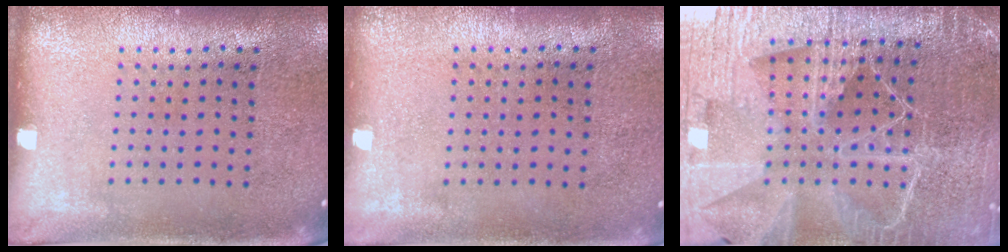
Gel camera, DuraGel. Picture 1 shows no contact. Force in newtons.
{"total": 0.0}
{"total": 6.0, "press": 5.2, "slide": 2.8}